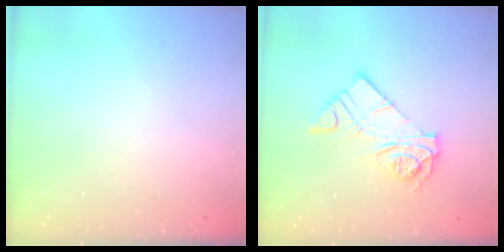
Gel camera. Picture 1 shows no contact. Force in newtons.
{"total": 12.1, "press": 12.1, "slide": 1.0}